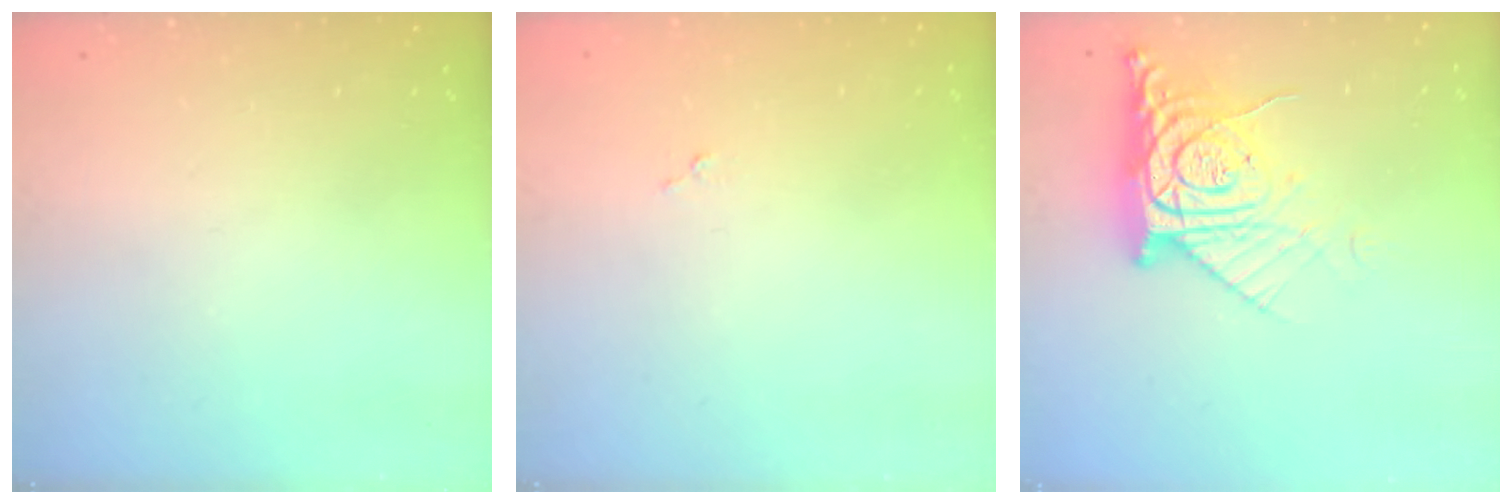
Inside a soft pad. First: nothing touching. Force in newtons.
{"total": 3.5, "press": 3.5, "slide": 0.1}
{"total": 12.1, "press": 12.0, "slide": 1.4}